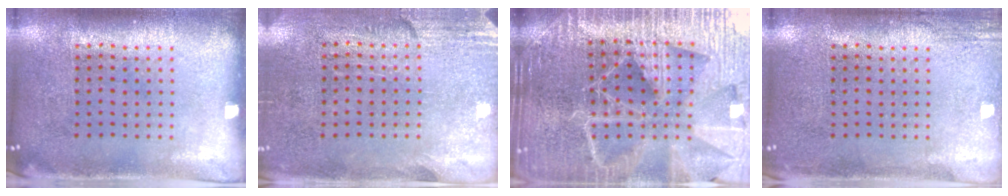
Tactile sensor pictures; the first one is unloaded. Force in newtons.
{"total": 2.8, "press": 2.4, "slide": 1.4}
{"total": 5.6, "press": 5.0, "slide": 2.4}
{"total": 1.8, "press": 1.8, "slide": 0.2}